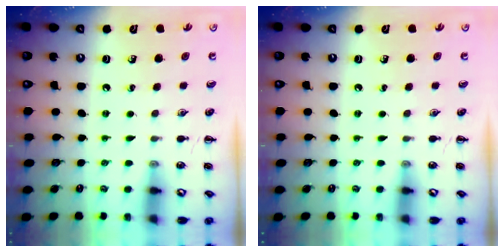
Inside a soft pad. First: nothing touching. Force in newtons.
{"total": 0.0}